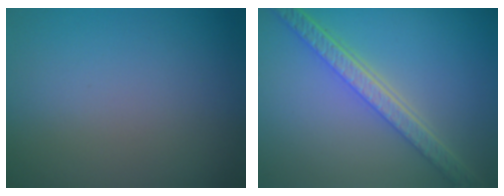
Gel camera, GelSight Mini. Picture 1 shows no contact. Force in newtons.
{"total": 5.7, "press": 4.4, "slide": 3.7}